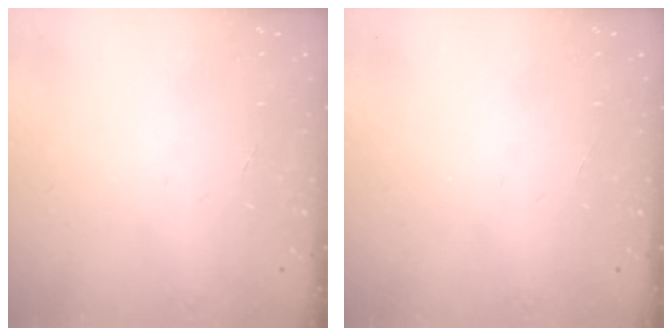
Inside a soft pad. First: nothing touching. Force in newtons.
{"total": 0.0}